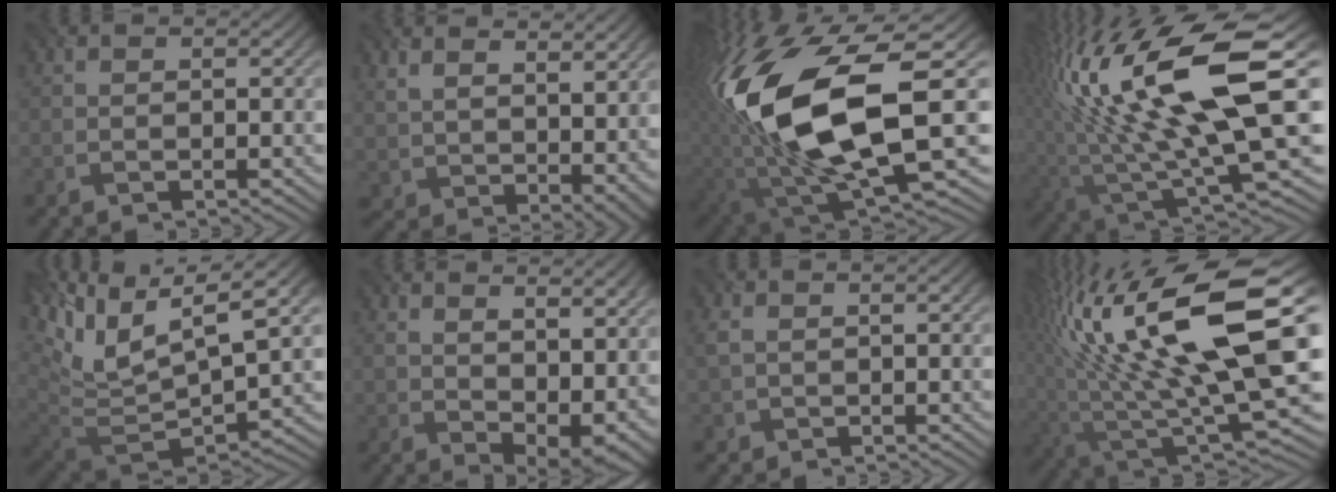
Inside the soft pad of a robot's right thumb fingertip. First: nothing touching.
{"total": 10.6, "force": [5.5, 5.8, 7.0], "torque": [-0.145, -0.013, 0.127]}
{"total": 18.5, "force": [2.0, 8.6, 16.2], "torque": [-0.351, -0.031, 0.043]}
{"total": 19.1, "force": [4.2, 6.6, 17.4], "torque": [-0.341, -0.003, 0.075]}
{"total": 13.5, "force": [5.9, 6.1, 10.5], "torque": [-0.238, 0.008, 0.111]}
{"total": 11.2, "force": [3.0, 5.9, 9.0], "torque": [-0.133, -0.019, 0.083]}
{"total": 3.3, "force": [0.5, 2.1, 2.4], "torque": [-0.062, 0.002, 0.007]}
{"total": 19.8, "force": [6.0, 7.5, 17.3], "torque": [-0.330, 0.000, 0.105]}